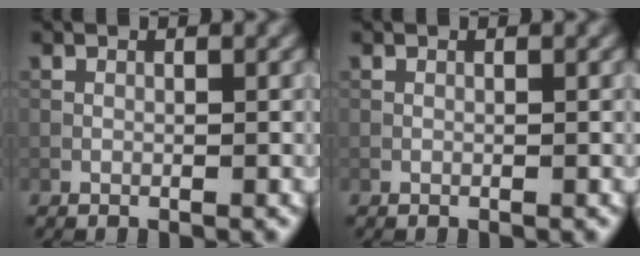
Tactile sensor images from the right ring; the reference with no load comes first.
{"total": 0.0}